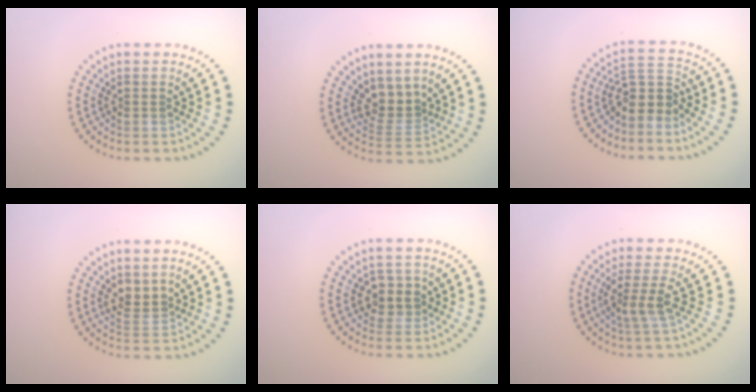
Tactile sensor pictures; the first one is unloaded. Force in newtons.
{"total": 2.8, "press": 2.1, "slide": 1.8}
{"total": 3.2, "press": 2.5, "slide": 1.9}
{"total": 2.0, "press": 1.8, "slide": 0.8}
{"total": 2.3, "press": 2.1, "slide": 0.9}
{"total": 2.7, "press": 2.1, "slide": 1.7}